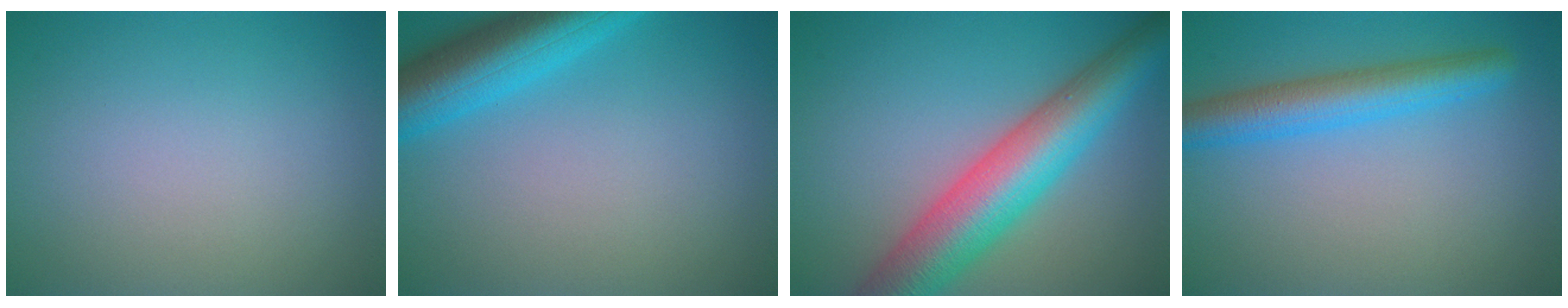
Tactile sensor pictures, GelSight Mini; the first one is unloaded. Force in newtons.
{"total": 7.0, "press": 7.0, "slide": 0.4}
{"total": 9.2, "press": 9.2, "slide": 0.3}
{"total": 4.8, "press": 4.8, "slide": 0.1}